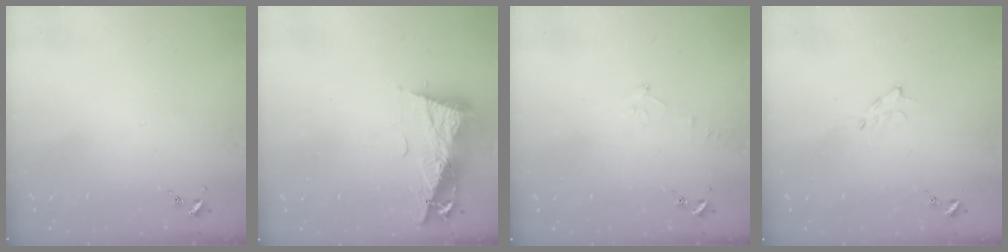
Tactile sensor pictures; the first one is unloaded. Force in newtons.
{"total": 10.7, "press": 10.6, "slide": 1.4}
{"total": 4.1, "press": 4.1, "slide": 0.5}
{"total": 4.3, "press": 4.3, "slide": 0.6}